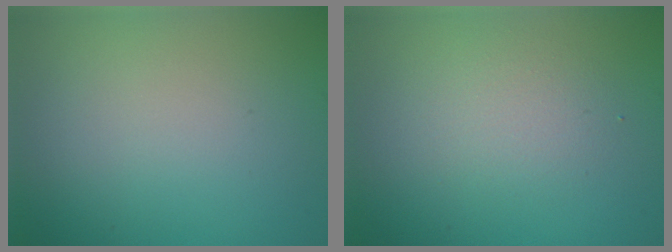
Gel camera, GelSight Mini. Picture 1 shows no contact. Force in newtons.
{"total": 2.0, "press": 2.0, "slide": 0.1}